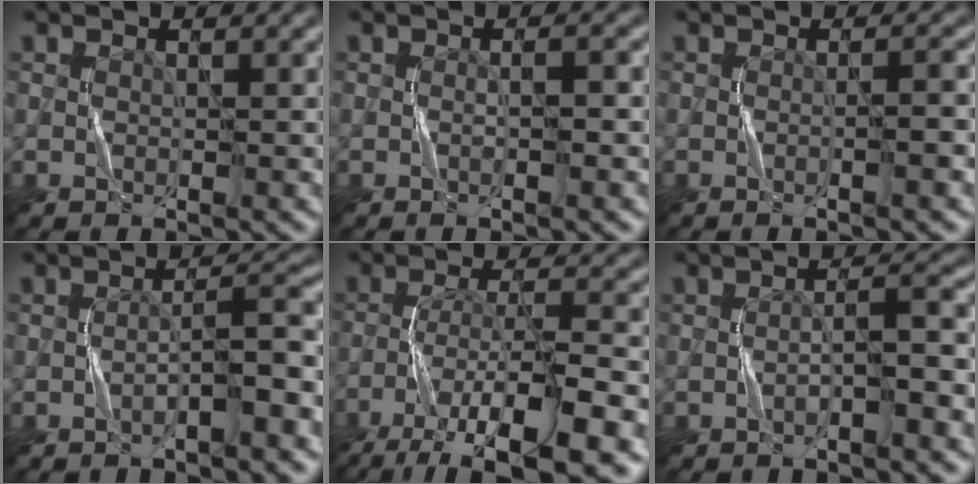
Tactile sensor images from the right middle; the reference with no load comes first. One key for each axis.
{"total": 1.9, "fx": 0.0, "fy": 0.5, "fz": 1.9, "tx": -0.011, "ty": -0.004, "tz": -0.010}
{"total": 2.4, "fx": -0.4, "fy": 0.7, "fz": 2.3, "tx": -0.012, "ty": 0.005, "tz": -0.018}
{"total": 3.8, "fx": -1.5, "fy": 0.4, "fz": 3.5, "tx": -0.052, "ty": 0.019, "tz": -0.031}
{"total": 11.7, "fx": -7.5, "fy": 2.7, "fz": 8.5, "tx": -0.152, "ty": -0.005, "tz": -0.119}
{"total": 3.0, "fx": -1.1, "fy": 0.3, "fz": 2.8, "tx": -0.043, "ty": 0.015, "tz": -0.025}